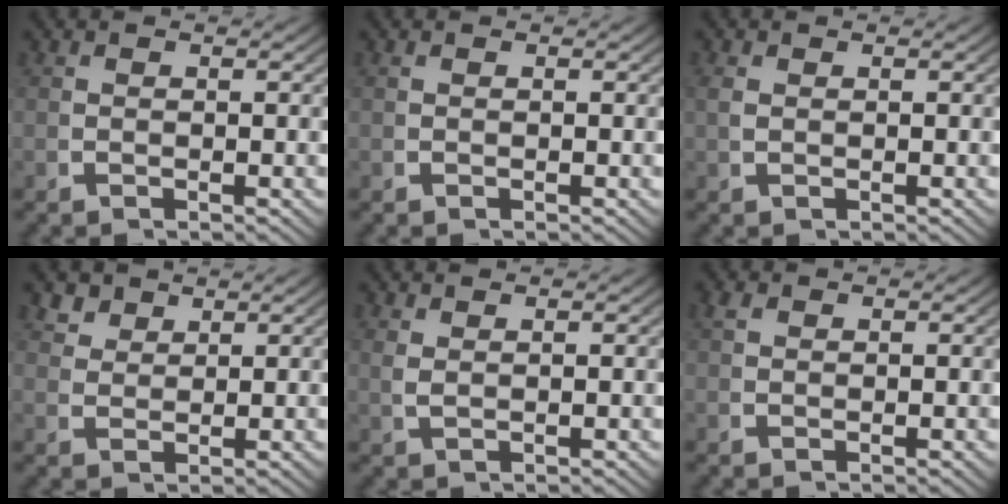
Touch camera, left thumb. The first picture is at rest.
{"total": 0.0}
{"total": 0.7, "force": [0.3, 0.4, 0.4], "torque": [-0.014, -0.004, 0.013]}
{"total": 2.7, "force": [2.4, 1.0, 0.8], "torque": [-0.010, 0.000, 0.051]}
{"total": 1.2, "force": [1.0, 0.1, 0.6], "torque": [-0.019, -0.002, 0.026]}
{"total": 0.9, "force": [0.7, 0.4, 0.4], "torque": [-0.011, -0.002, 0.021]}